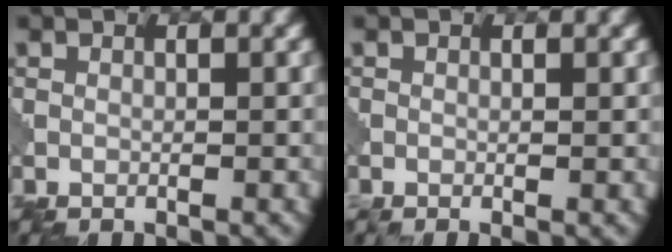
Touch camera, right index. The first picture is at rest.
{"total": 1.4, "force": [0.0, 0.7, 1.2], "torque": [0.003, 0.011, -0.007]}